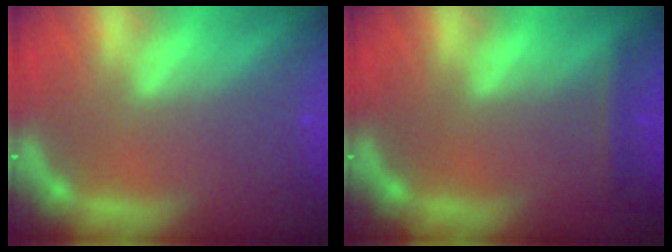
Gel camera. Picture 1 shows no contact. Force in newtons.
{"total": 1.4}